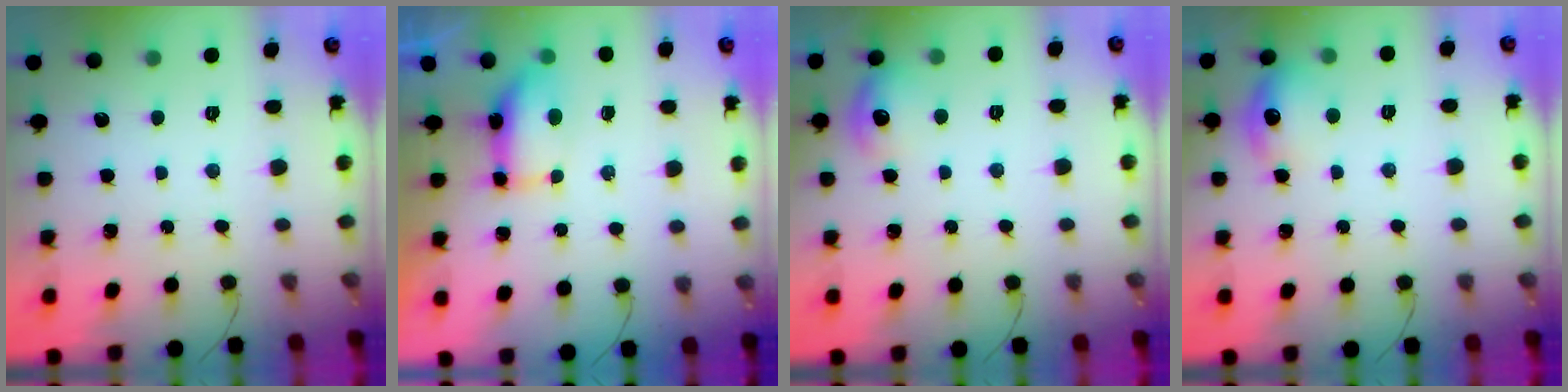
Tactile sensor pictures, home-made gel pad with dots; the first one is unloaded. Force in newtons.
{"total": 6.8, "press": 6.8, "slide": 0.6}
{"total": 9.1, "press": 9.0, "slide": 1.2}
{"total": 10.6, "press": 10.6, "slide": 0.8}